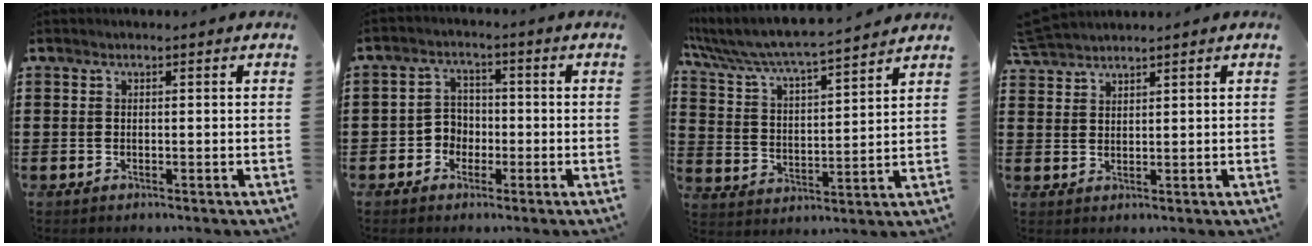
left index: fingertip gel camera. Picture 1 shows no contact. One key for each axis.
{"total": 3.5, "fx": -1.4, "fy": 2.9, "fz": 1.2, "tx": -0.033, "ty": 0.006, "tz": -0.031}
{"total": 6.3, "fx": 5.8, "fy": 0.0, "fz": 2.3, "tx": -0.070, "ty": -0.041, "tz": 0.094}
{"total": 3.3, "fx": 3.3, "fy": 0.2, "fz": 0.6, "tx": -0.024, "ty": -0.004, "tz": 0.064}